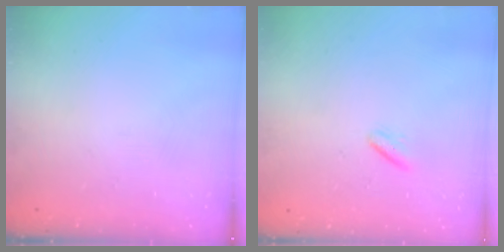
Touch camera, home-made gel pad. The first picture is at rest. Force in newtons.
{"total": 2.1, "press": 2.0, "slide": 0.8}